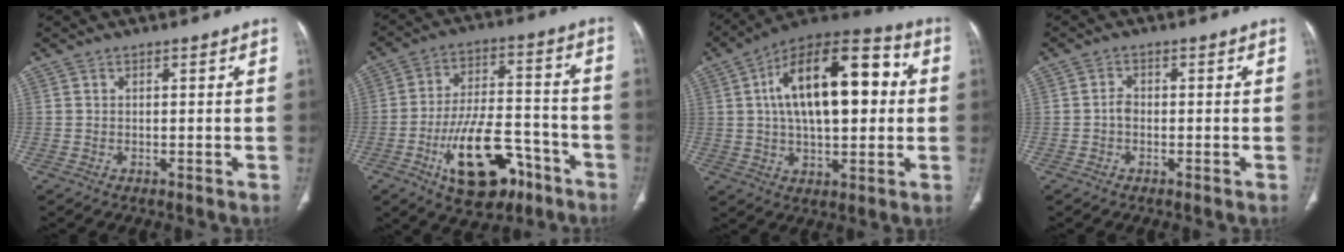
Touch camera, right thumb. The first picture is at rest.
{"total": 17.1, "force": [-8.4, 8.6, 12.2], "torque": [-0.177, 0.058, -0.125]}
{"total": 21.8, "force": [3.6, 10.2, 19.0], "torque": [-0.288, 0.024, 0.049]}
{"total": 1.7, "force": [-0.5, 1.2, 1.1], "torque": [-0.014, 0.005, -0.013]}